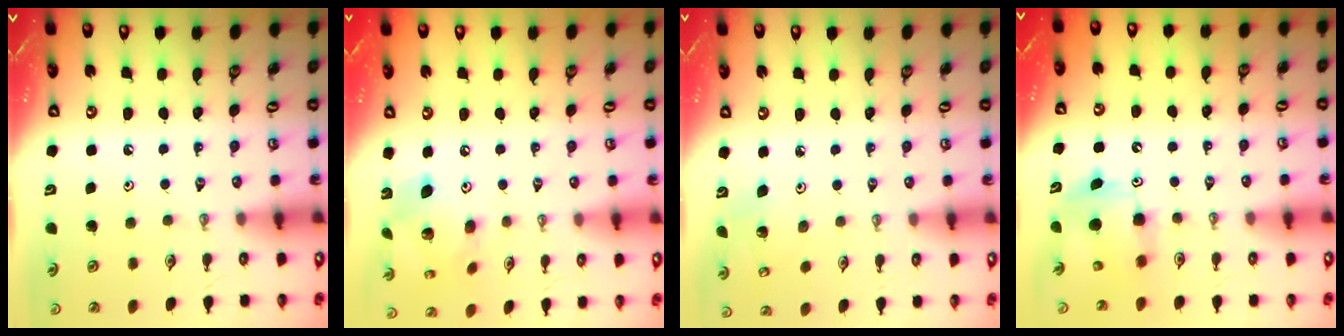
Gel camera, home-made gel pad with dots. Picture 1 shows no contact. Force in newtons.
{"total": 13.1, "press": 13.0, "slide": 1.3}
{"total": 3.5, "press": 3.4, "slide": 1.1}
{"total": 7.7, "press": 7.7, "slide": 0.3}